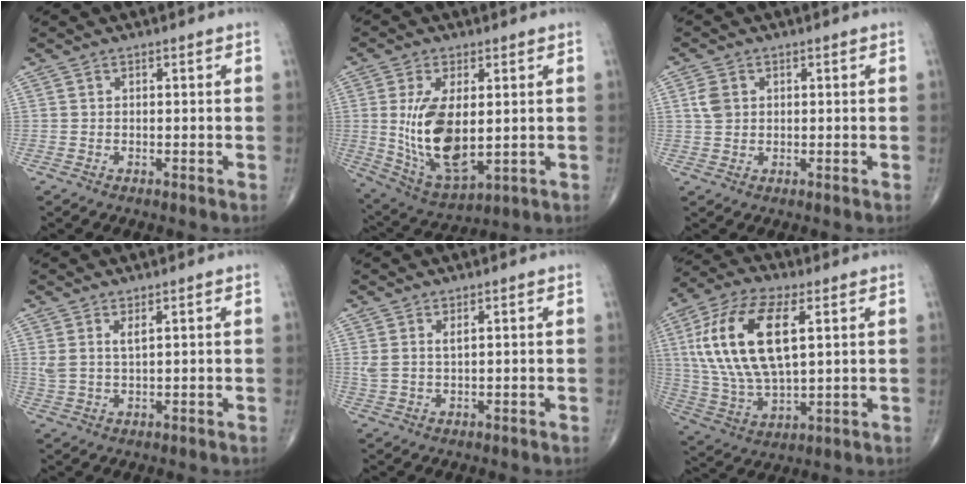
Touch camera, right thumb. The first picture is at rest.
{"total": 14.8, "force": [0.8, 7.1, 12.9], "torque": [-0.242, -0.021, 0.034]}
{"total": 3.2, "force": [0.8, 2.5, 1.9], "torque": [-0.033, 0.003, 0.017]}
{"total": 3.3, "force": [1.7, 0.8, 2.6], "torque": [-0.060, -0.010, 0.041]}
{"total": 2.6, "force": [1.3, 0.7, 2.1], "torque": [-0.050, -0.002, 0.033]}
{"total": 20.2, "force": [5.1, 9.2, 17.2], "torque": [-0.351, -0.006, 0.097]}